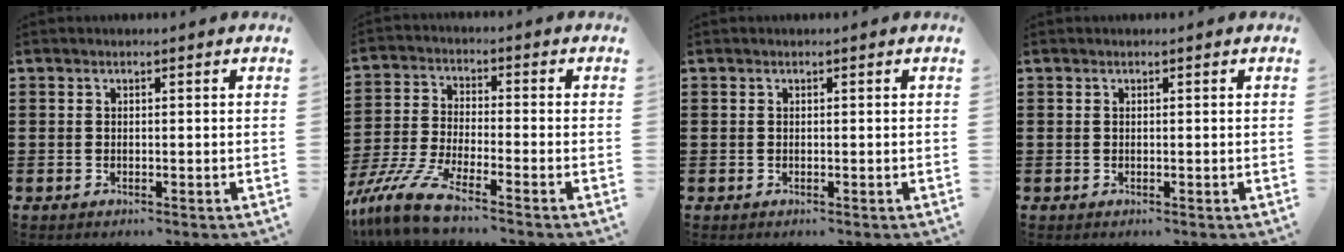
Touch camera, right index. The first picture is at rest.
{"total": 7.7, "force": [-6.5, 0.1, 4.1], "torque": [-0.114, -0.016, -0.137]}
{"total": 0.0}
{"total": 0.0}